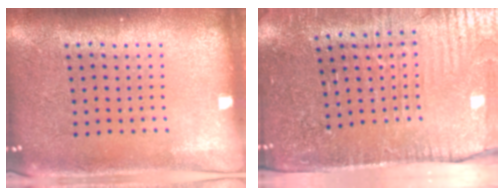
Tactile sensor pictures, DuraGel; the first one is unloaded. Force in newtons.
{"total": 4.2, "press": 3.8, "slide": 1.7}